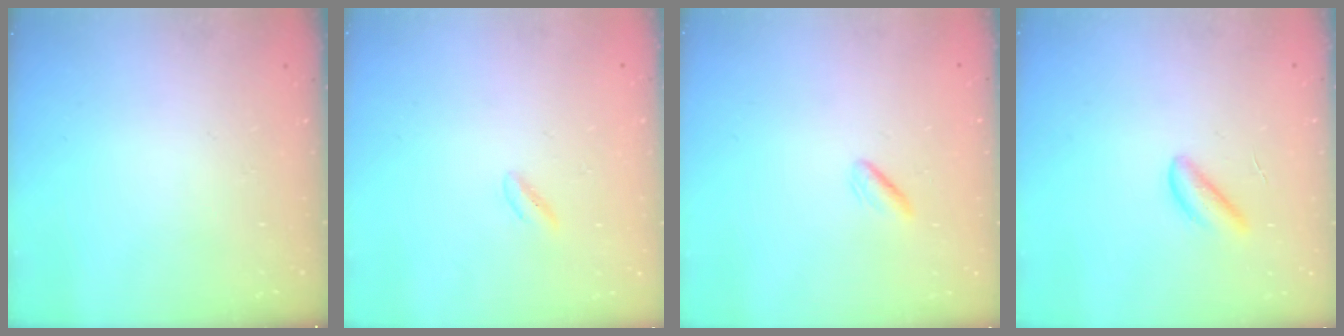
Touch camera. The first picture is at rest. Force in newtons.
{"total": 0.8, "press": 0.6, "slide": 0.6}
{"total": 1.4, "press": 1.1, "slide": 0.9}
{"total": 2.8, "press": 2.7, "slide": 0.3}